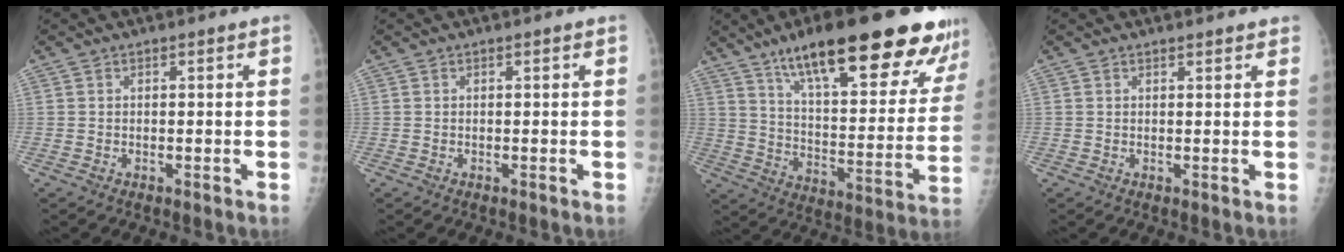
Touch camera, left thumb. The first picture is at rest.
{"total": 0.0}
{"total": 28.8, "force": [19.2, 7.5, 20.1], "torque": [-0.256, -0.054, 0.288]}
{"total": 1.5, "force": [1.4, 0.5, 0.6], "torque": [-0.002, -0.002, 0.016]}